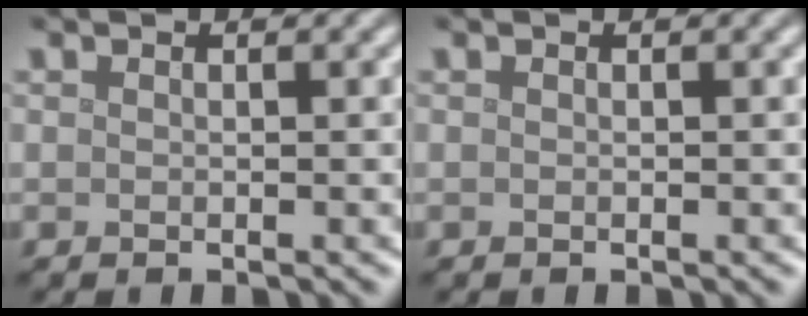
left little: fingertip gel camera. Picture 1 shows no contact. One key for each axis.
{"total": 0.0}